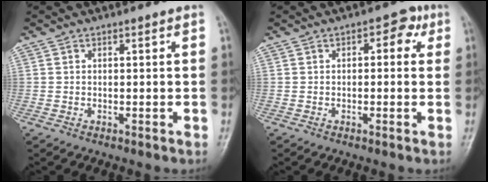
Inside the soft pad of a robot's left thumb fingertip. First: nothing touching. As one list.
[{"total": 4.1, "force": [1.0, 2.5, 3.1], "torque": [-0.011, 0.007, 0.001]}]